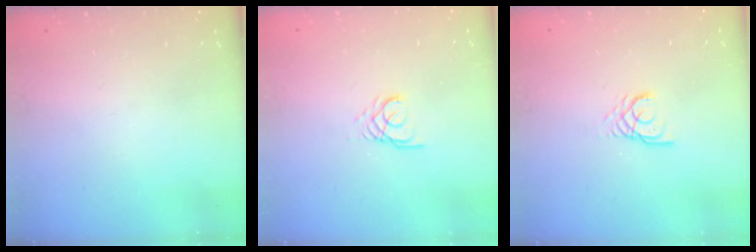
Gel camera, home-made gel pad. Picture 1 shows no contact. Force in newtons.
{"total": 2.7, "press": 2.7, "slide": 0.3}
{"total": 2.7, "press": 2.7, "slide": 0.2}